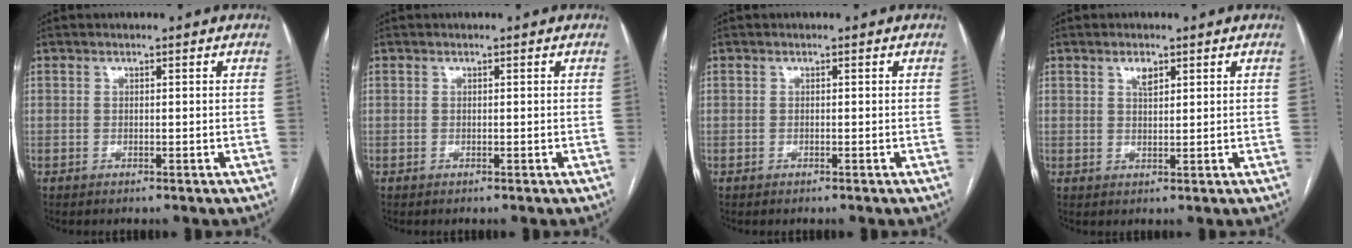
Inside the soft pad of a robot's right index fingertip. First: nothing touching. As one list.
[{"total": 0.0}, {"total": 0.0}, {"total": 2.1, "force": [1.2, 0.8, 1.5], "torque": [-0.027, 0.000, 0.023]}]